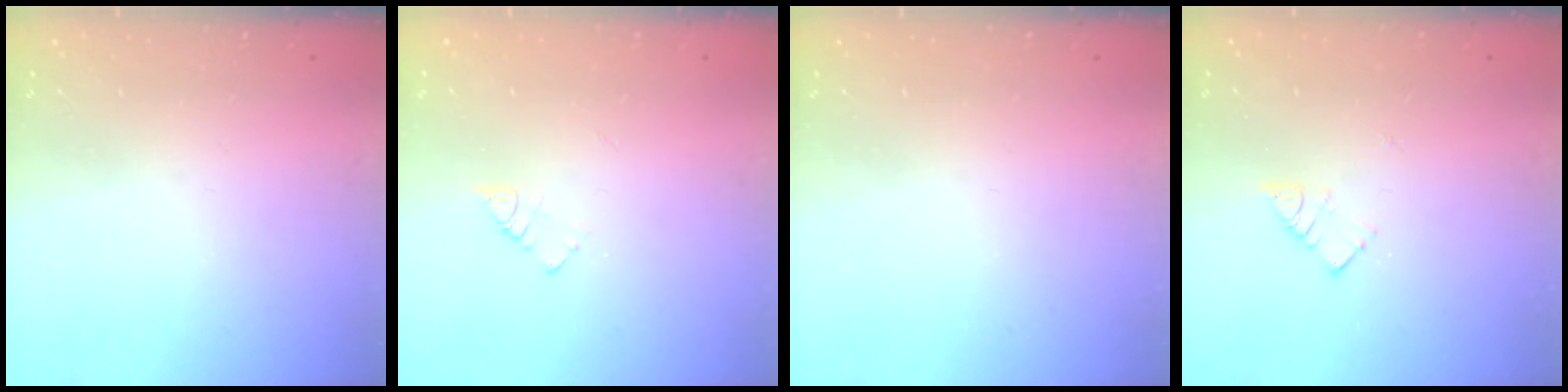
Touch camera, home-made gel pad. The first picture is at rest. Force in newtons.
{"total": 4.0, "press": 4.0, "slide": 0.4}
{"total": 0.0}
{"total": 4.6, "press": 4.6, "slide": 0.2}